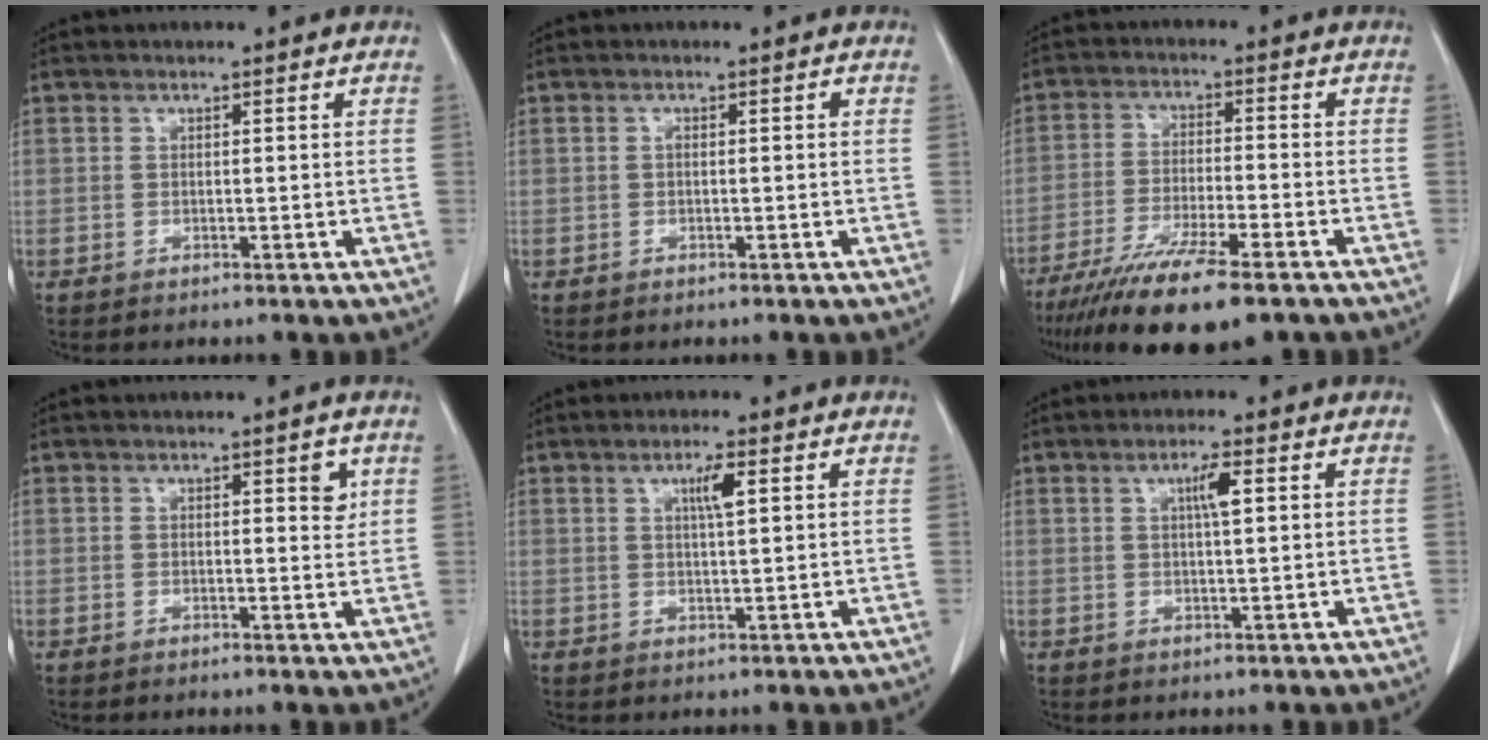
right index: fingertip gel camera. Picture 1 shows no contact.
{"total": 0.8, "force": [0.0, 0.3, 0.7], "torque": [-0.011, 0.002, 0.000]}
{"total": 14.6, "force": [-10.7, 1.8, 9.8], "torque": [-0.171, -0.039, -0.176]}
{"total": 2.5, "force": [1.1, 0.8, 2.1], "torque": [-0.026, -0.004, 0.014]}
{"total": 2.9, "force": [1.2, 0.1, 2.7], "torque": [-0.046, -0.001, 0.018]}
{"total": 2.9, "force": [0.9, 0.2, 2.8], "torque": [-0.047, 0.001, 0.015]}